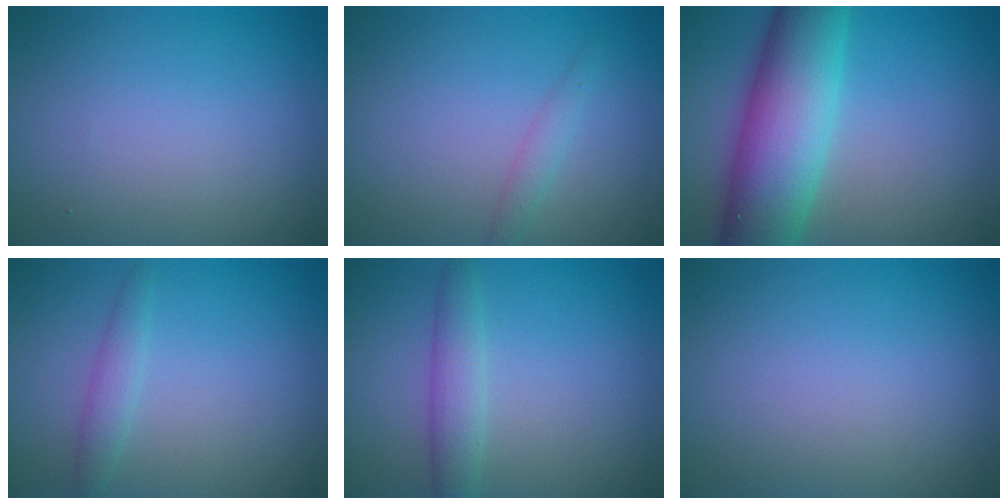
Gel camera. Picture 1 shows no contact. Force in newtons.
{"total": 1.2, "press": 1.2, "slide": 0.1}
{"total": 10.4, "press": 10.4, "slide": 0.2}
{"total": 1.6, "press": 1.6, "slide": 0.1}
{"total": 2.5, "press": 2.5, "slide": 0.0}
{"total": 0.0}